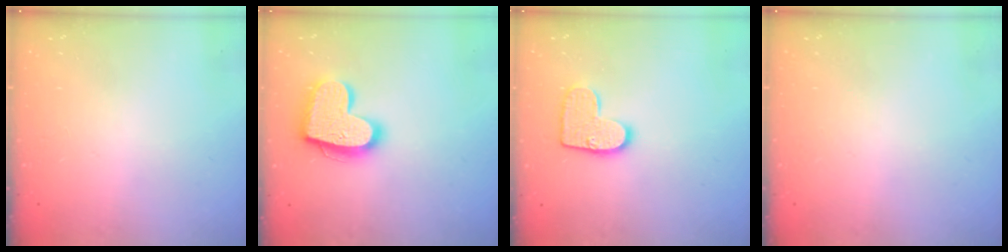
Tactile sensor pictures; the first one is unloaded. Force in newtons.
{"total": 17.4, "press": 17.3, "slide": 1.4}
{"total": 10.7, "press": 10.7, "slide": 0.6}
{"total": 0.0}